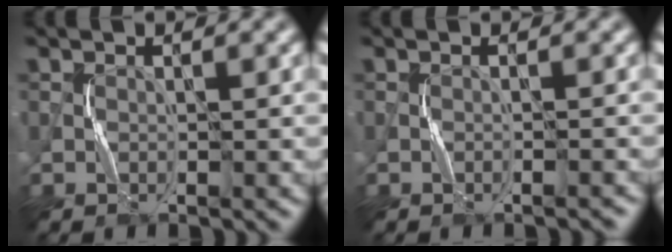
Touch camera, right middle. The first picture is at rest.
{"total": 0.6, "force": [-0.5, -0.2, 0.3], "torque": [-0.006, 0.005, -0.006]}